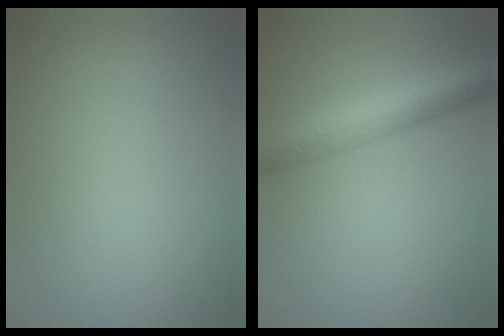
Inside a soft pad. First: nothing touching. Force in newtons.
{"total": 6.5, "press": 6.5, "slide": 0.1}